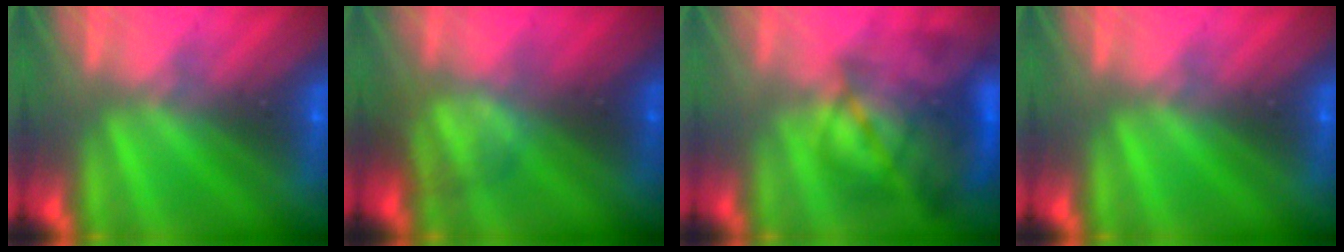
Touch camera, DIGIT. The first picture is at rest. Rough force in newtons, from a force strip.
{"total": 2.3}
{"total": 7.8}
{"total": 0.0}